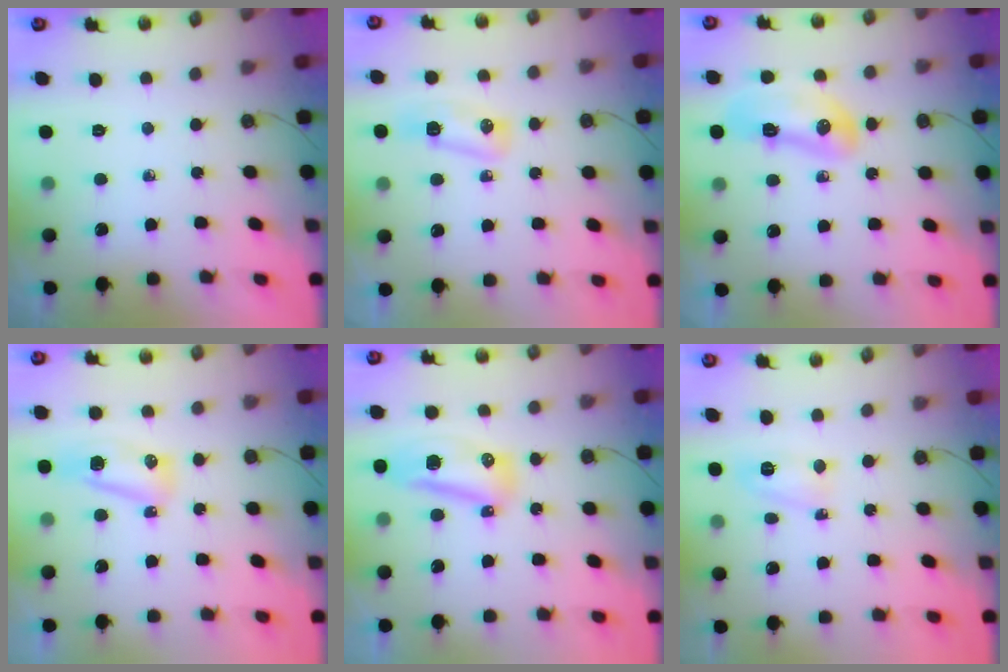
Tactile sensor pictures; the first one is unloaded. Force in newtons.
{"total": 6.7, "press": 6.6, "slide": 0.8}
{"total": 11.5, "press": 10.8, "slide": 3.8}
{"total": 7.2, "press": 7.2, "slide": 0.9}
{"total": 19.4, "press": 12.1, "slide": 15.2}
{"total": 4.6, "press": 4.6, "slide": 0.7}